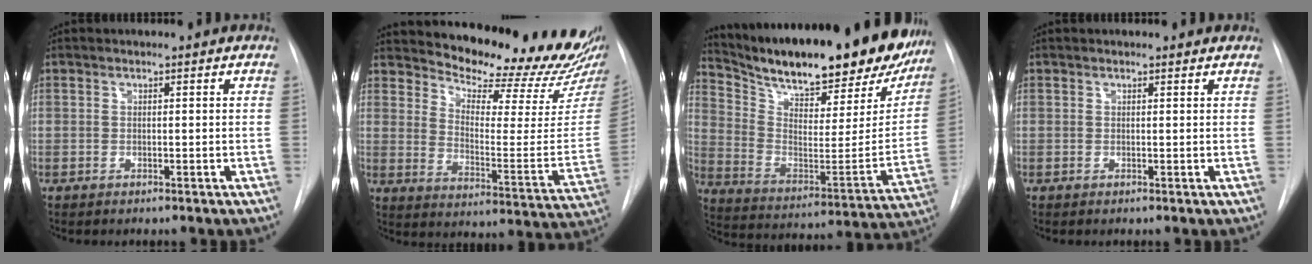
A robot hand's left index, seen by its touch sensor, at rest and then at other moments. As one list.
[{"total": 19.6, "force": [18.6, 1.6, 6.0], "torque": [-0.092, -0.115, 0.233]}, {"total": 31.6, "force": [26.1, 8.3, 15.7], "torque": [-0.263, -0.052, 0.359]}, {"total": 1.2, "force": [1.1, 0.5, 0.3], "torque": [-0.011, 0.007, 0.006]}]